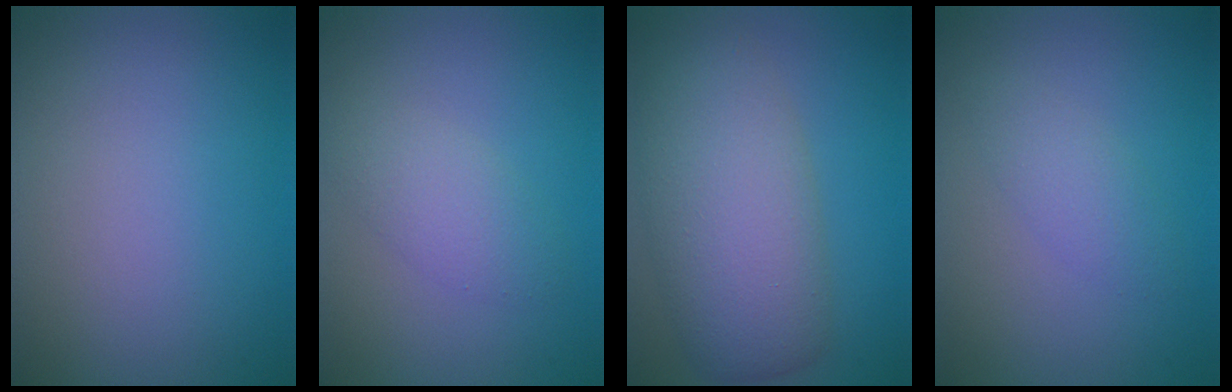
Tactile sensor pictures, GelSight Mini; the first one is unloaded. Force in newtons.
{"total": 2.5, "press": 2.5, "slide": 0.2}
{"total": 7.6, "press": 7.6, "slide": 0.3}
{"total": 1.8, "press": 1.8, "slide": 0.2}